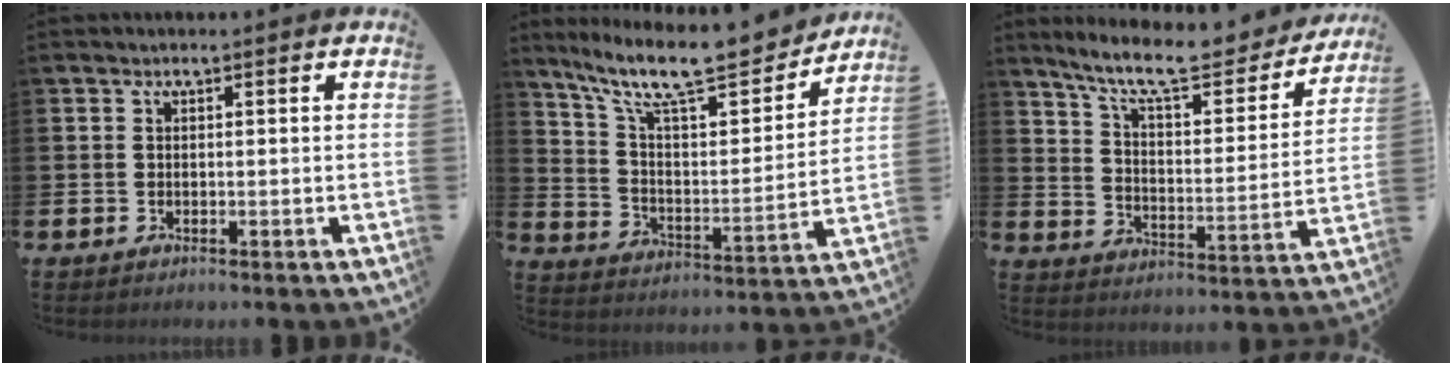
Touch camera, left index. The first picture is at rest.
{"total": 12.4, "force": [10.7, 2.6, 5.7], "torque": [-0.138, -0.072, 0.184]}
{"total": 10.7, "force": [9.4, 2.1, 4.8], "torque": [-0.116, -0.061, 0.157]}